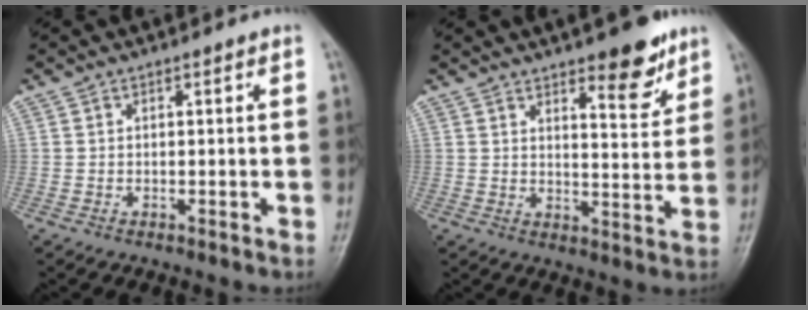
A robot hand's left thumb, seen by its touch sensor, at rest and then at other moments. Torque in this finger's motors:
{"motor_torque": [0.23, 0.01, 0.01, 0.03, 0.06]}